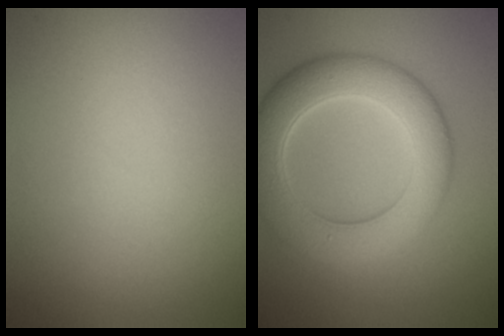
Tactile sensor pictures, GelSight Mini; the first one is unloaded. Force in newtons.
{"total": 7.6, "press": 7.6, "slide": 0.2}